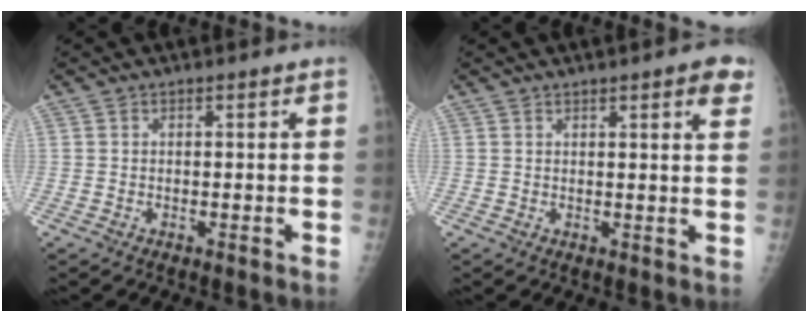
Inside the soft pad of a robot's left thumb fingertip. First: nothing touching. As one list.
[{"total": 4.7, "force": [2.7, 1.0, 3.7], "torque": [-0.035, -0.009, 0.029]}]